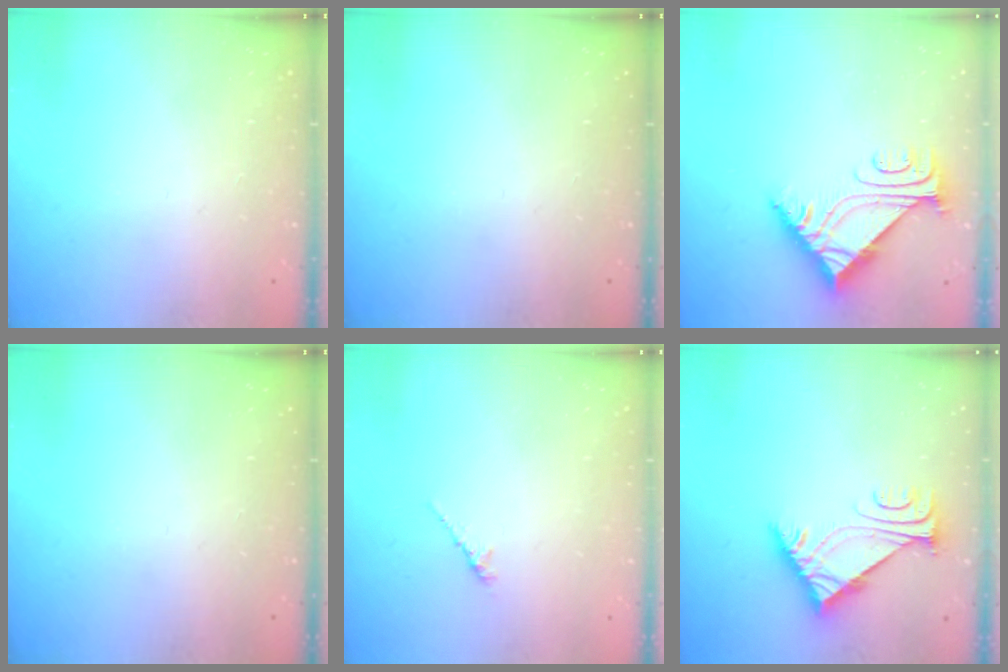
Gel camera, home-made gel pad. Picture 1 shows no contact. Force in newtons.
{"total": 0.0}
{"total": 7.0, "press": 6.9, "slide": 0.9}
{"total": 0.0}
{"total": 2.0, "press": 2.0, "slide": 0.6}
{"total": 6.3, "press": 6.3, "slide": 0.9}